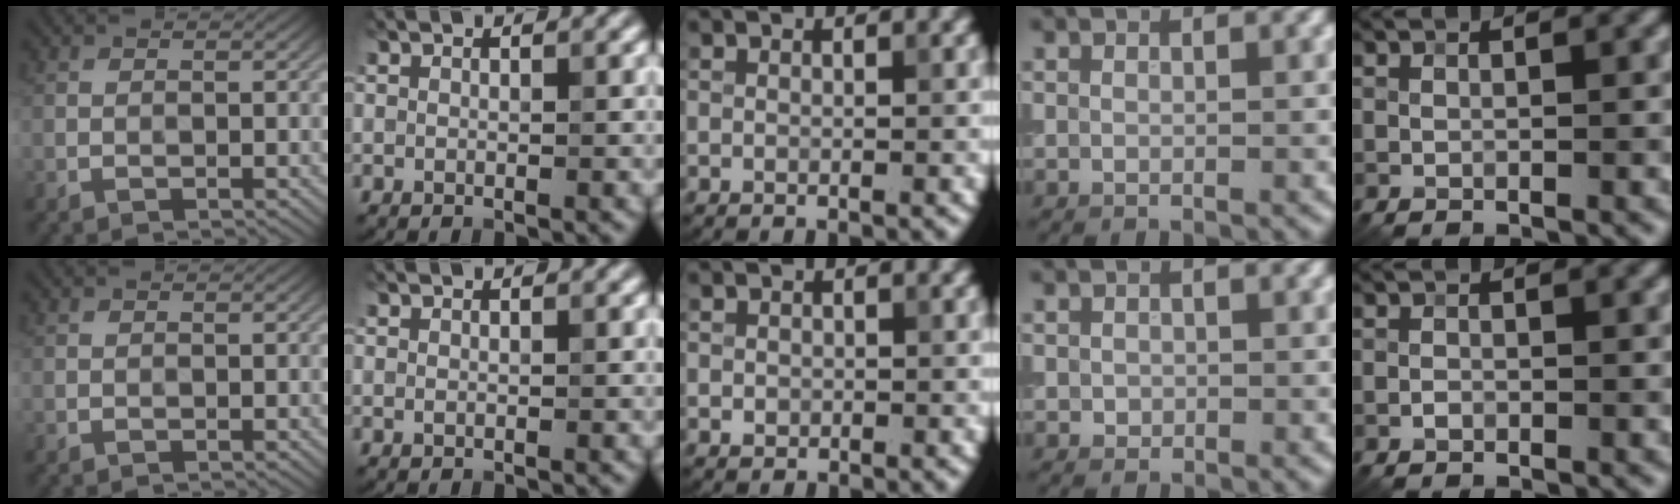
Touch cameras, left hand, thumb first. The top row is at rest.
{"middle": {"total": 0.7, "force": [-0.1, 0.6, 0.2], "torque": [0.001, -0.003, -0.002]}, "ring": {"total": 0.7, "force": [-0.1, 0.6, 0.2], "torque": [0.003, -0.004, -0.003]}, "little": {"total": 0.5, "force": [-0.3, 0.3, 0.3], "torque": [-0.004, 0.001, -0.006]}}